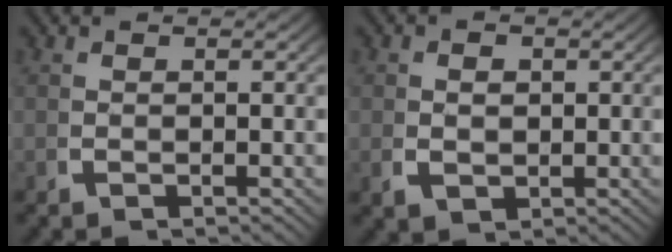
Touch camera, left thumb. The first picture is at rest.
{"total": 2.5, "force": [0.1, 2.0, 1.4], "torque": [-0.028, -0.011, 0.012]}